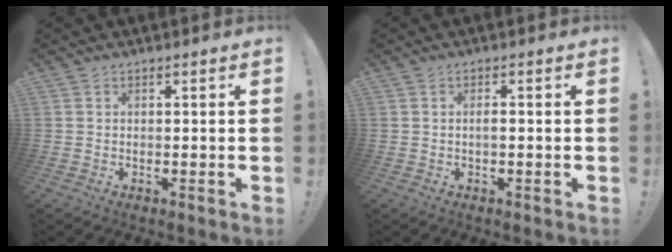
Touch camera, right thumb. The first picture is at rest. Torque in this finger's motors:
{"motor_torque": [-0.09, -0.08, 0.12, -0.09, 0.00]}